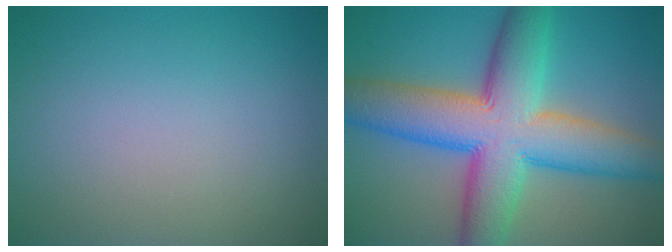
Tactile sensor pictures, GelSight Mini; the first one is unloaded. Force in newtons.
{"total": 12.2, "press": 12.2, "slide": 0.5}